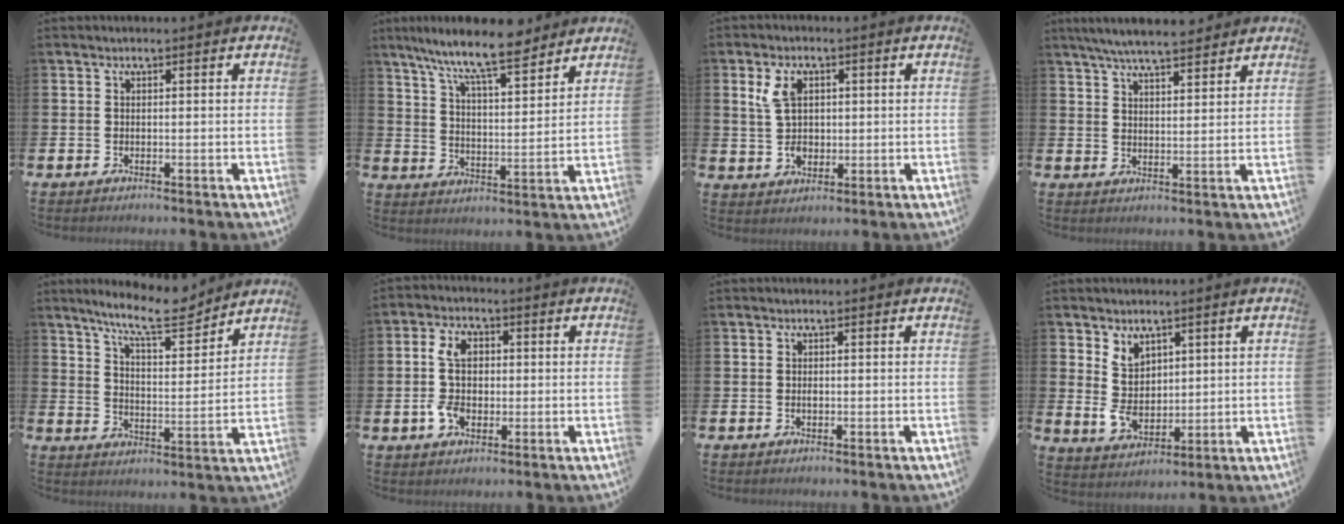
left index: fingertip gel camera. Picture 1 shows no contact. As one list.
[{"total": 9.9, "force": [8.7, 1.5, 4.3], "torque": [-0.103, -0.045, 0.152]}, {"total": 5.2, "force": [1.8, 3.5, 3.5], "torque": [-0.059, 0.007, 0.026]}, {"total": 5.9, "force": [5.6, 0.7, 1.8], "torque": [-0.047, -0.020, 0.102]}, {"total": 9.9, "force": [8.8, 1.7, 4.1], "torque": [-0.095, -0.046, 0.157]}, {"total": 7.2, "force": [0.3, 4.7, 5.5], "torque": [-0.117, 0.011, 0.002]}, {"total": 0.6, "force": [0.0, 0.4, 0.5], "torque": [-0.007, 0.000, -0.001]}, {"total": 5.4, "force": [2.0, 4.2, 2.7], "torque": [-0.052, 0.006, 0.036]}]